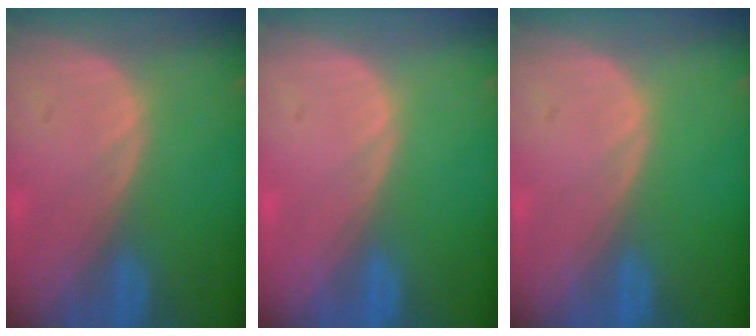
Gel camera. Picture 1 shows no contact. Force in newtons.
{"total": 0.0}
{"total": 0.0}